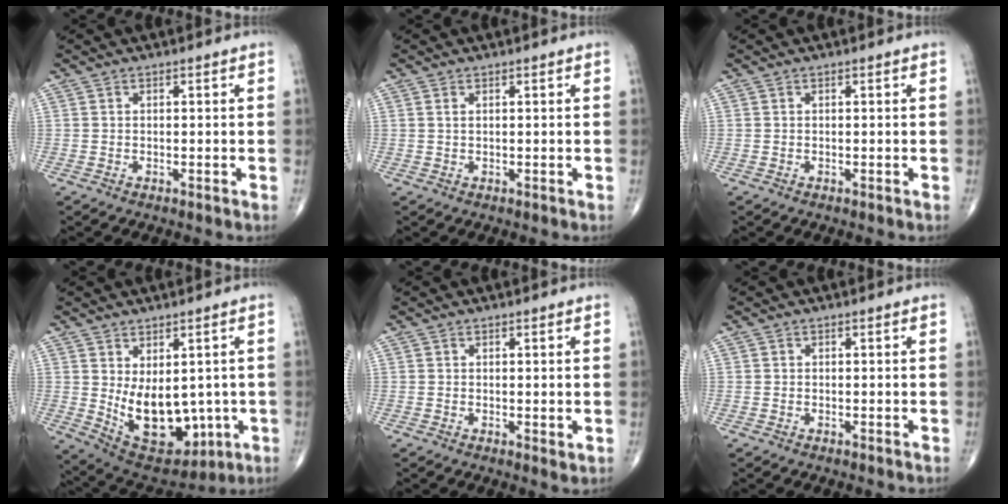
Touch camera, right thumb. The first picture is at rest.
{"total": 0.8, "force": [0.3, 0.3, 0.6], "torque": [-0.016, 0.006, 0.008]}
{"total": 0.0}
{"total": 14.5, "force": [-0.8, 8.9, 11.5], "torque": [-0.140, -0.018, 0.022]}
{"total": 1.2, "force": [0.2, 0.4, 1.1], "torque": [-0.018, -0.007, 0.002]}
{"total": 0.0}